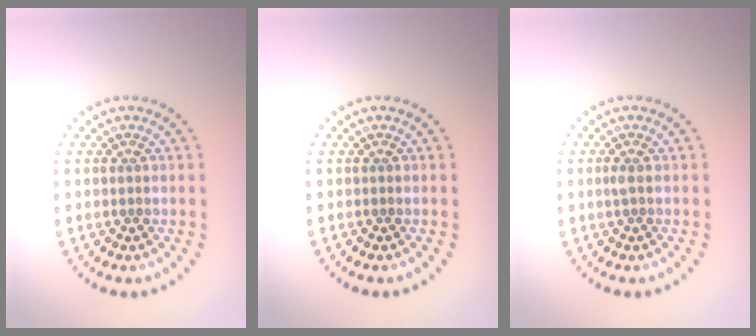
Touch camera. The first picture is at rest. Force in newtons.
{"total": 0.0}
{"total": 0.6, "press": 0.5, "slide": 0.3}